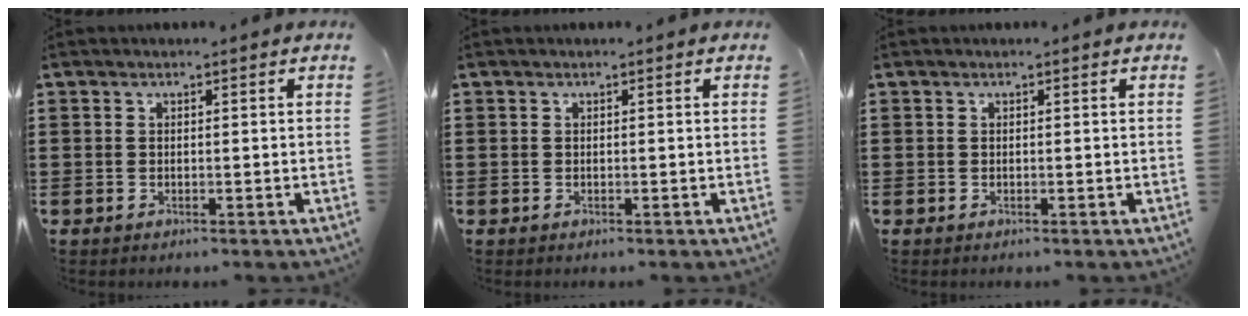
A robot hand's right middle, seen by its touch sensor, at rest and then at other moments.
{"total": 0.0}
{"total": 0.0}